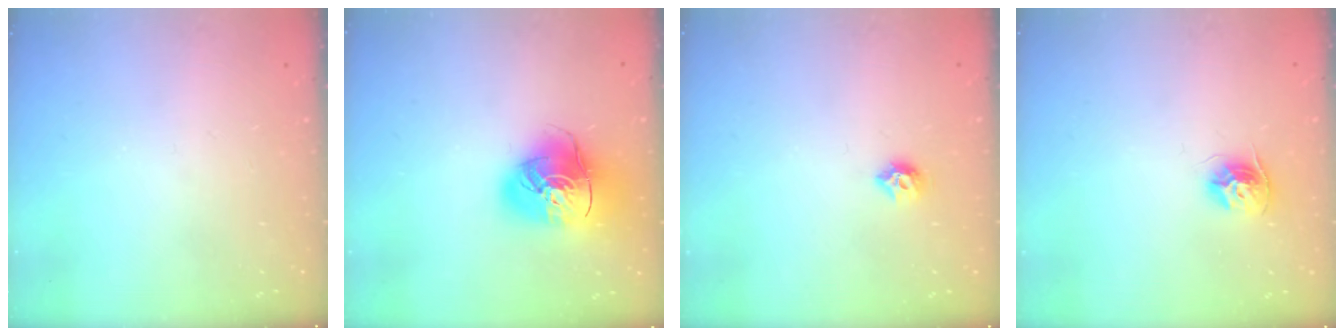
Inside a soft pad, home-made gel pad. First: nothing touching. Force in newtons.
{"total": 16.6, "press": 16.5, "slide": 2.0}
{"total": 6.6, "press": 6.6, "slide": 0.4}
{"total": 9.9, "press": 9.8, "slide": 0.9}